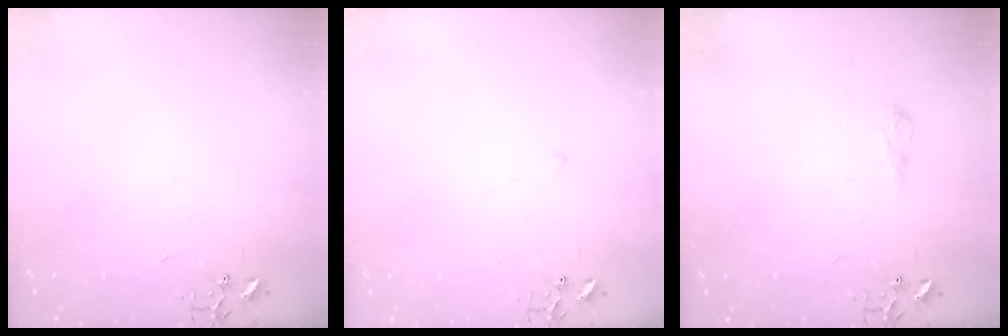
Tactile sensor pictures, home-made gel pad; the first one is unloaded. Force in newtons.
{"total": 2.3, "press": 2.3, "slide": 0.3}
{"total": 6.1, "press": 6.1, "slide": 0.7}